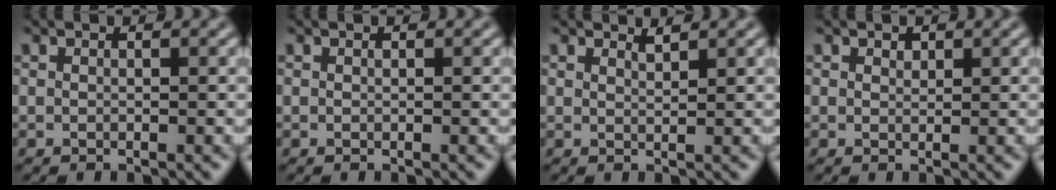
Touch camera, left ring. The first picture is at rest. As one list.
[{"total": 0.0}, {"total": 0.9, "force": [0.9, 0.0, 0.2], "torque": [-0.002, 0.000, 0.016]}, {"total": 0.7, "force": [0.5, 0.4, 0.2], "torque": [-0.004, -0.002, 0.008]}]